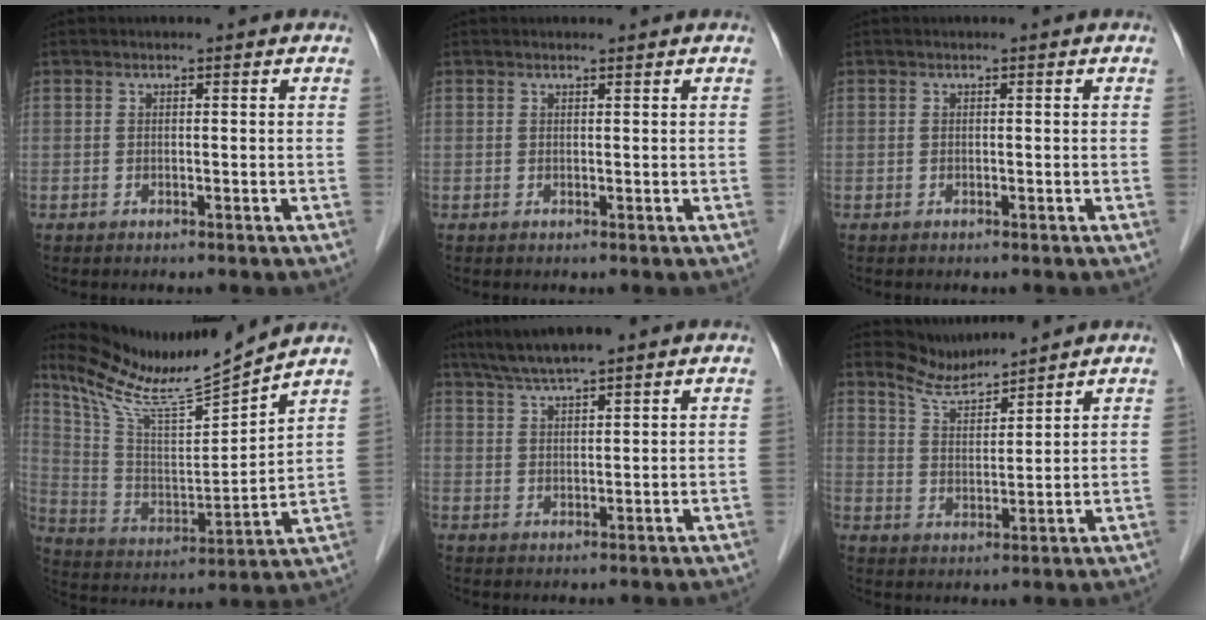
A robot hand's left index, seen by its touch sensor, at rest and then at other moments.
{"total": 0.5, "force": [0.5, 0.0, 0.1], "torque": [-0.010, -0.002, 0.008]}
{"total": 0.0}
{"total": 14.1, "force": [13.2, -1.5, 4.8], "torque": [-0.100, -0.023, 0.244]}
{"total": 6.3, "force": [5.1, 0.2, 3.6], "torque": [-0.067, 0.025, 0.094]}
{"total": 5.0, "force": [5.0, -0.1, 0.0], "torque": [-0.009, -0.002, 0.101]}